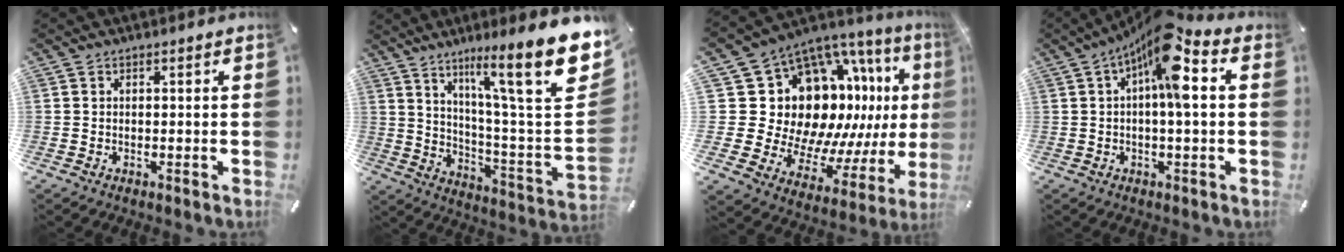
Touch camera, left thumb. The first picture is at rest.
{"total": 20.3, "force": [11.8, 3.3, 16.2], "torque": [-0.239, -0.093, 0.174]}
{"total": 21.2, "force": [4.6, 16.3, 12.8], "torque": [-0.232, -0.089, 0.134]}
{"total": 12.8, "force": [3.1, 3.9, 11.8], "torque": [-0.191, -0.018, 0.048]}